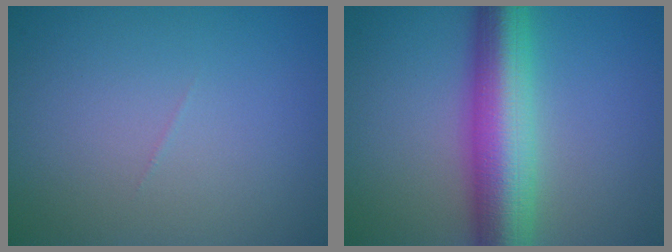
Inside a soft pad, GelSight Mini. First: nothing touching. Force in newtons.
{"total": 8.9, "press": 8.9, "slide": 0.2}